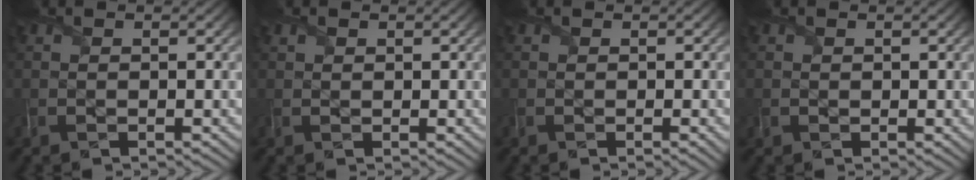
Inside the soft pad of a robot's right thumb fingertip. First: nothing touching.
{"total": 0.6, "force": [0.4, 0.4, -0.2], "torque": [0.005, 0.000, 0.012]}
{"total": 0.5, "force": [0.0, 0.2, 0.5], "torque": [-0.006, -0.003, -0.004]}
{"total": 0.8, "force": [0.2, 0.7, -0.2], "torque": [0.006, -0.002, 0.004]}